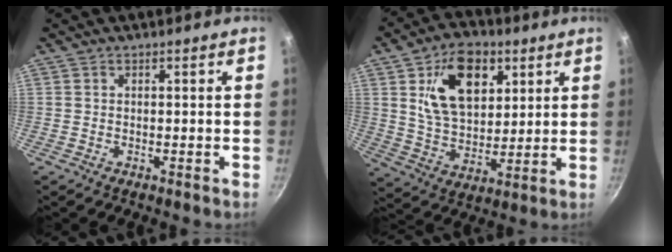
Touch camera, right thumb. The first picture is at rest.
{"total": 16.6, "force": [6.1, 10.5, 11.3], "torque": [-0.147, -0.021, 0.106]}